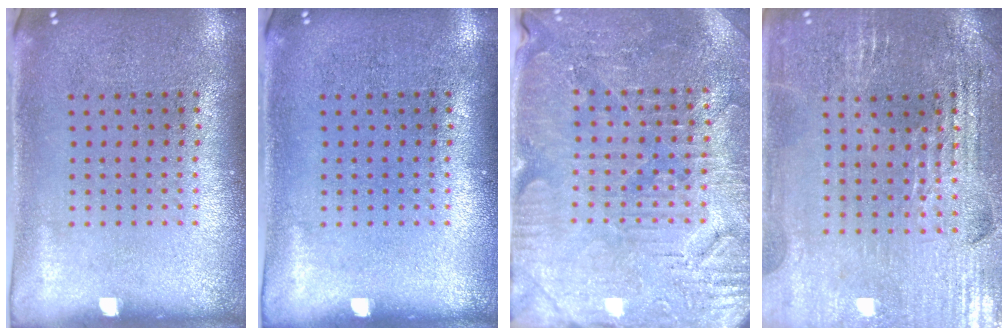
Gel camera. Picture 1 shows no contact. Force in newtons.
{"total": 0.0}
{"total": 3.4, "press": 3.3, "slide": 0.4}
{"total": 2.9, "press": 2.8, "slide": 0.5}